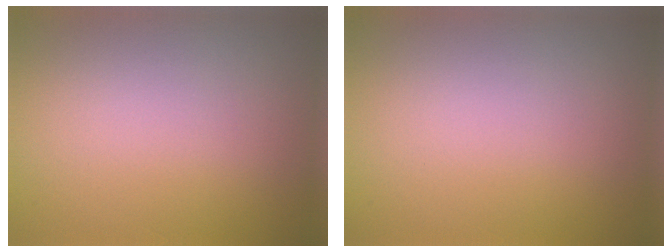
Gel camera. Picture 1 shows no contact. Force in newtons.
{"total": 0.0}